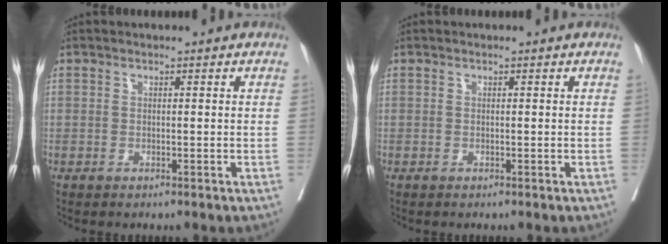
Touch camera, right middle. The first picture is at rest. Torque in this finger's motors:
{"motor_torque": [0.00, 0.00, 0.00, 0.00]}